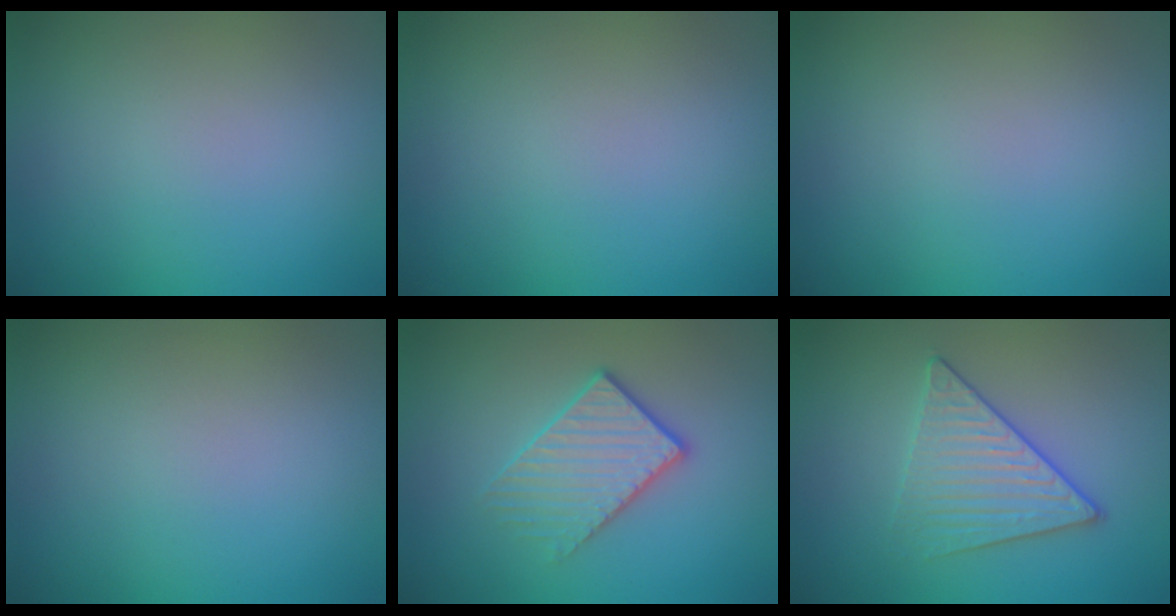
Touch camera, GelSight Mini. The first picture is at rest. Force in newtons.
{"total": 0.0}
{"total": 0.0}
{"total": 0.0}
{"total": 2.9, "press": 2.6, "slide": 1.2}
{"total": 3.4, "press": 3.2, "slide": 1.1}